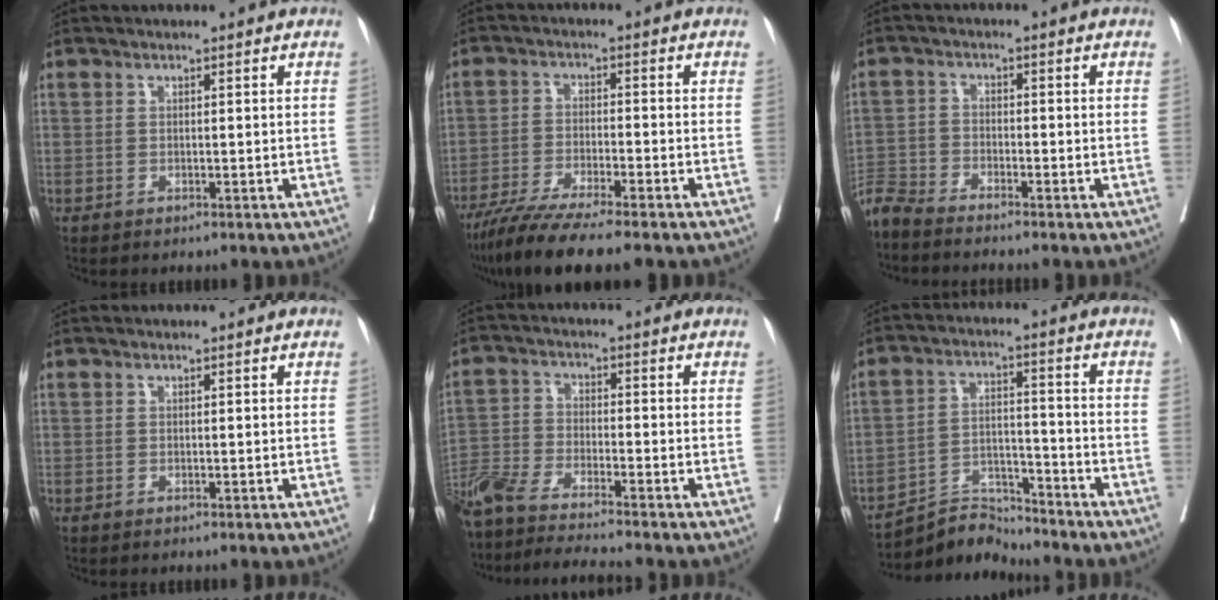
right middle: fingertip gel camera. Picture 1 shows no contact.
{"total": 10.6, "force": [-8.6, 0.0, 6.1], "torque": [-0.094, -0.030, -0.143]}
{"total": 5.1, "force": [-5.0, 0.0, 0.9], "torque": [-0.010, -0.017, -0.098]}
{"total": 0.0}
{"total": 11.6, "force": [-10.5, -0.8, 4.8], "torque": [-0.088, -0.019, -0.187]}
{"total": 7.1, "force": [-7.0, 0.3, -1.1], "torque": [0.018, 0.016, -0.124]}